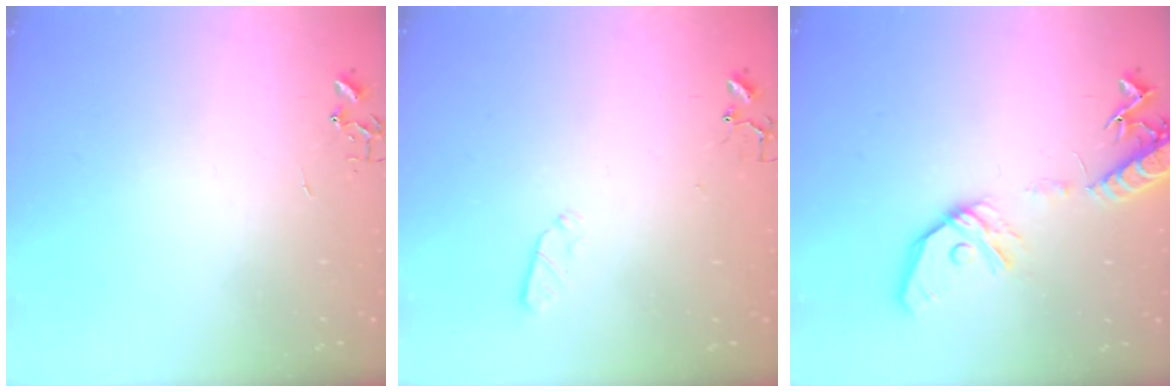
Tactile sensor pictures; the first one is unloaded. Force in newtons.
{"total": 2.9, "press": 2.8, "slide": 0.5}
{"total": 15.4, "press": 15.2, "slide": 2.8}